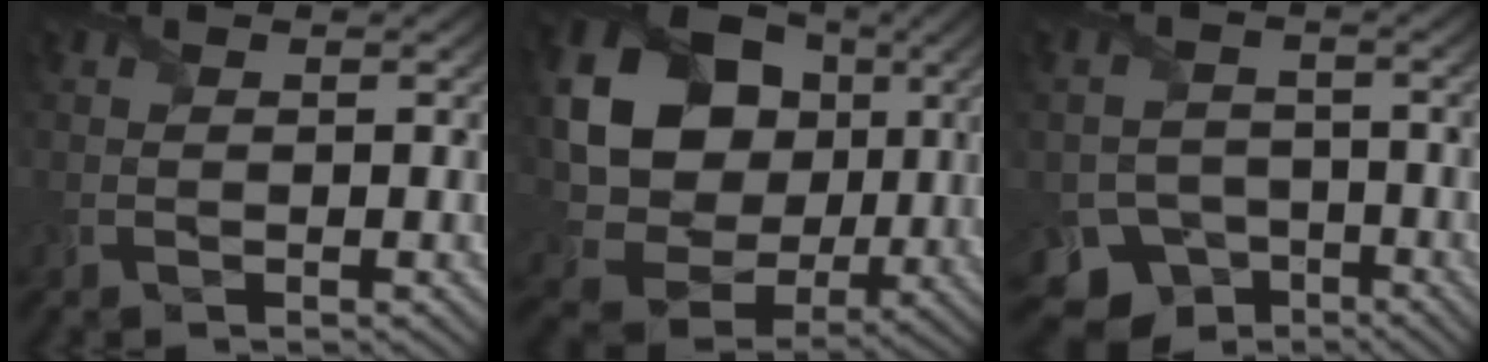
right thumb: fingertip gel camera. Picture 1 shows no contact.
{"total": 23.1, "force": [3.9, 19.8, 11.2], "torque": [-0.301, -0.003, 0.080]}
{"total": 7.6, "force": [-5.1, 5.4, 1.8], "torque": [-0.027, -0.020, -0.088]}